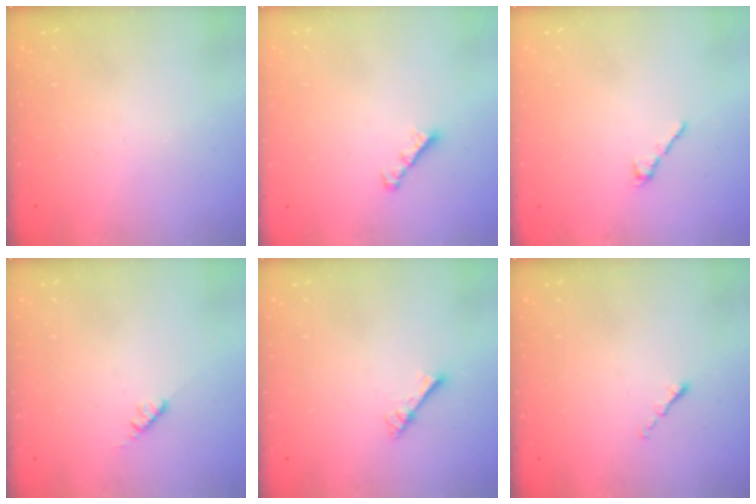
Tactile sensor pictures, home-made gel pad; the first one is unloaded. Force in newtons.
{"total": 2.4, "press": 2.4, "slide": 0.1}
{"total": 2.2, "press": 2.2, "slide": 0.4}
{"total": 2.8, "press": 2.8, "slide": 0.4}
{"total": 2.7, "press": 2.7, "slide": 0.2}
{"total": 0.6, "press": 0.5, "slide": 0.2}